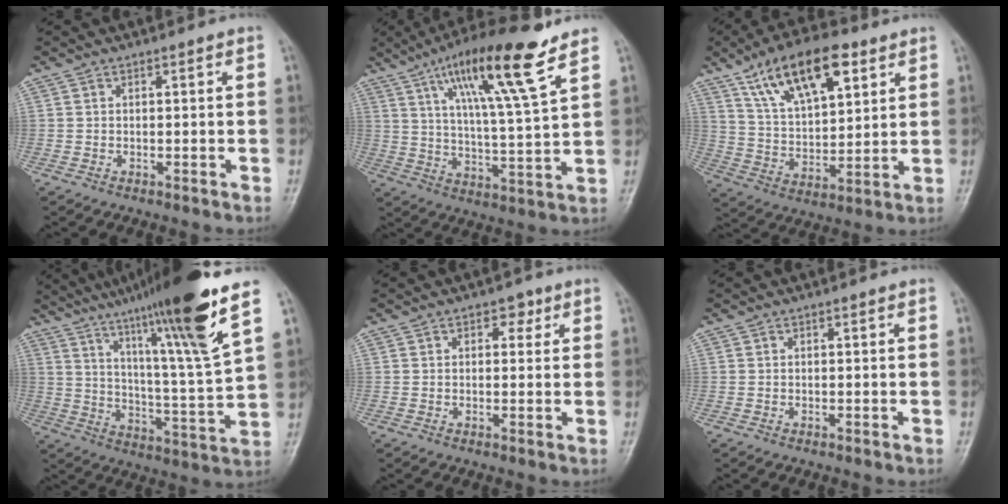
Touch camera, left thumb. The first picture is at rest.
{"total": 17.3, "force": [9.9, 2.2, 14.0], "torque": [-0.233, -0.039, 0.170]}
{"total": 16.9, "force": [9.2, 7.6, 12.1], "torque": [-0.173, -0.026, 0.166]}
{"total": 21.8, "force": [14.2, 0.3, 16.5], "torque": [-0.245, -0.062, 0.228]}
{"total": 2.5, "force": [1.2, 1.7, 1.3], "torque": [0.001, -0.001, 0.011]}
{"total": 0.0}